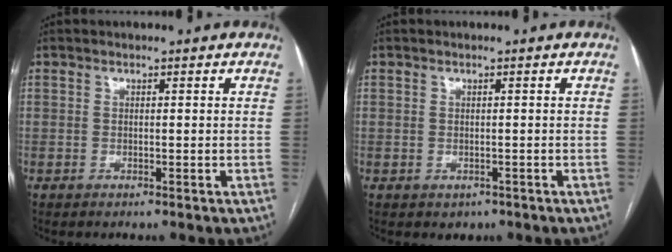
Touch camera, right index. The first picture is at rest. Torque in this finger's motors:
{"motor_torque": [-0.08, 0.04, -0.22, -0.06]}